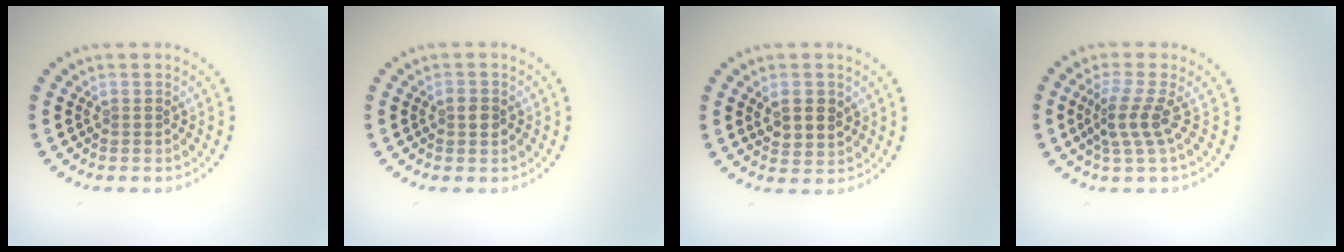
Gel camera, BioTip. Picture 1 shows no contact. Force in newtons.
{"total": 1.3, "press": 1.3, "slide": 0.1}
{"total": 2.8, "press": 2.7, "slide": 0.7}
{"total": 2.7, "press": 1.9, "slide": 1.9}